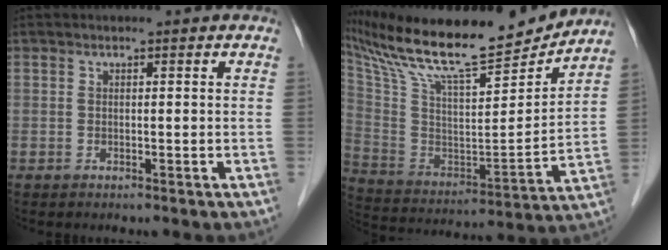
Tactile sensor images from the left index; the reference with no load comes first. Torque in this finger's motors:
{"motor_torque": [-0.09, -1.31, -0.08, 0.11]}